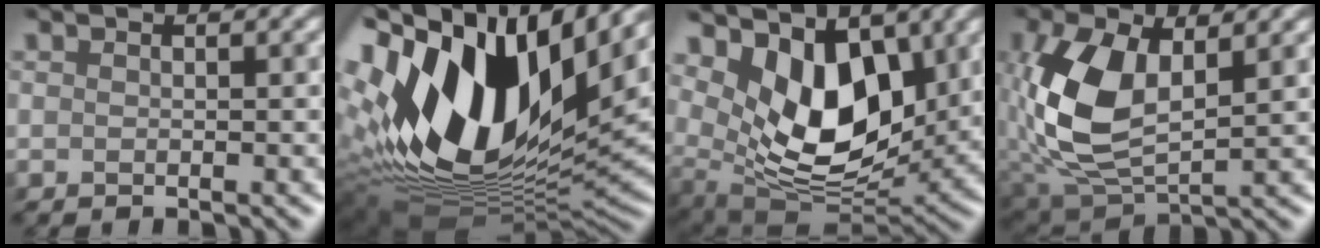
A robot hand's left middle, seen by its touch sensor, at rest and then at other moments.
{"total": 17.3, "force": [4.3, 9.5, 13.8], "torque": [-0.298, 0.005, 0.070]}
{"total": 9.6, "force": [2.8, 5.5, 7.3], "torque": [-0.138, -0.016, 0.040]}
{"total": 8.0, "force": [0.8, 4.4, 6.6], "torque": [-0.175, 0.001, 0.014]}